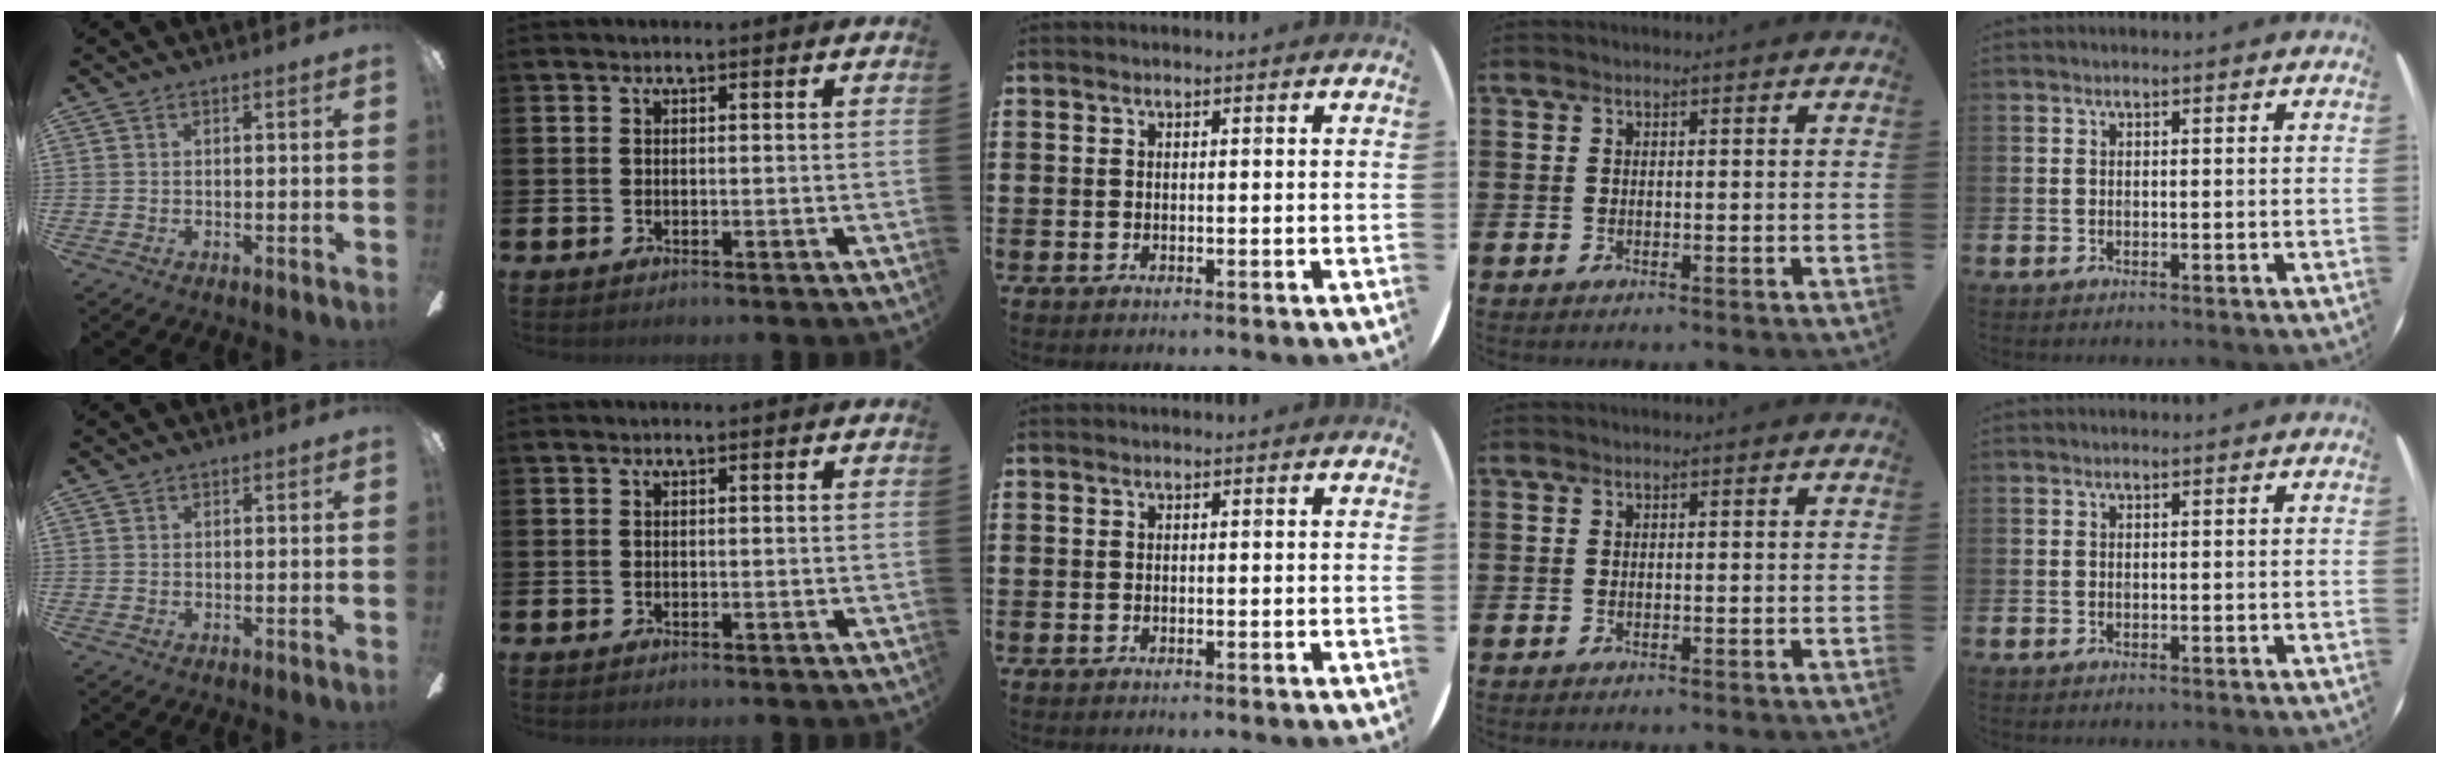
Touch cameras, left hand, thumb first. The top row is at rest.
{"thumb": {"total": 0.5, "force": [0.4, 0.3, -0.1], "torque": [0.002, 0.002, 0.007]}}